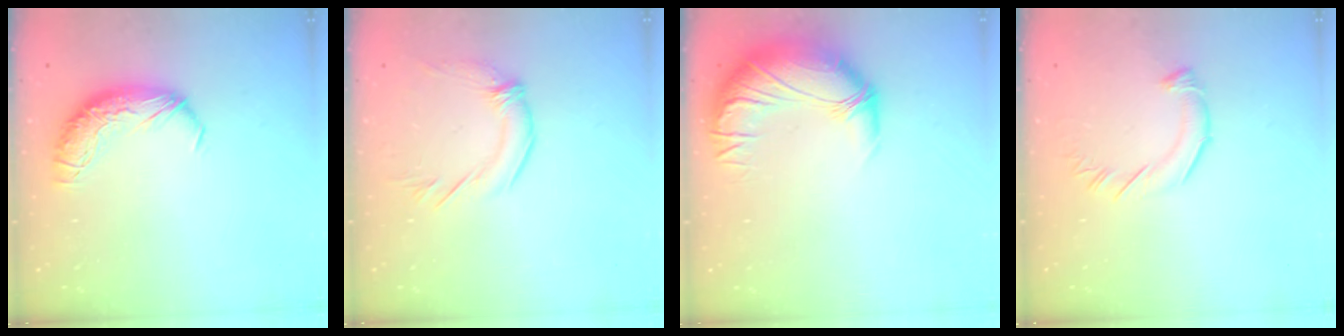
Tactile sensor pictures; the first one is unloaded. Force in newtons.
{"total": 1.9, "press": 0.8, "slide": 1.7}
{"total": 3.4, "press": 1.5, "slide": 3.1}
{"total": 3.0, "press": 3.0, "slide": 0.2}